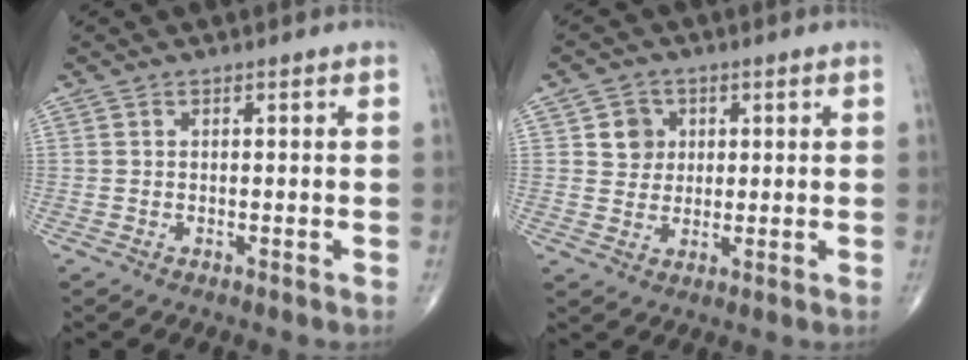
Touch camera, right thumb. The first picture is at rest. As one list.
[{"total": 4.9, "force": [1.4, 4.5, 1.5], "torque": [0.001, -0.001, 0.021]}]